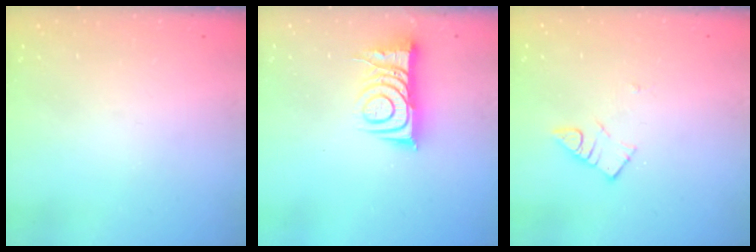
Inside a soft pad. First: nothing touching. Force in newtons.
{"total": 9.4, "press": 9.4, "slide": 0.6}
{"total": 4.7, "press": 4.7, "slide": 0.2}